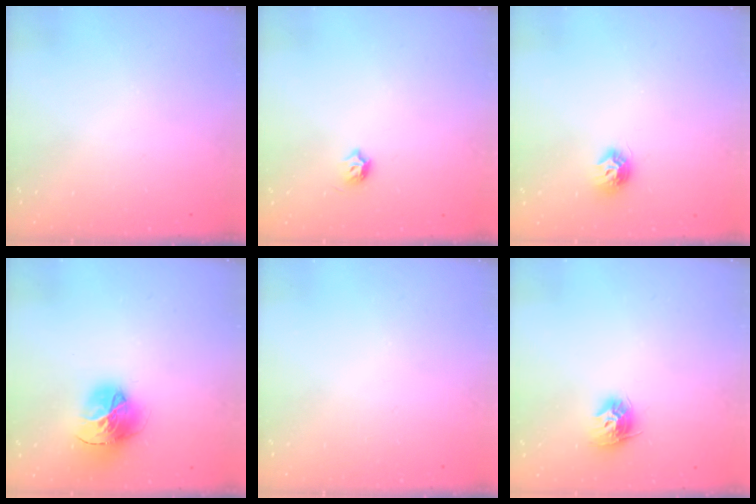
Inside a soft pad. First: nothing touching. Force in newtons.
{"total": 4.0, "press": 3.8, "slide": 1.0}
{"total": 7.6, "press": 7.6, "slide": 0.2}
{"total": 16.0, "press": 15.9, "slide": 1.7}
{"total": 0.0}
{"total": 9.4, "press": 9.4, "slide": 0.6}